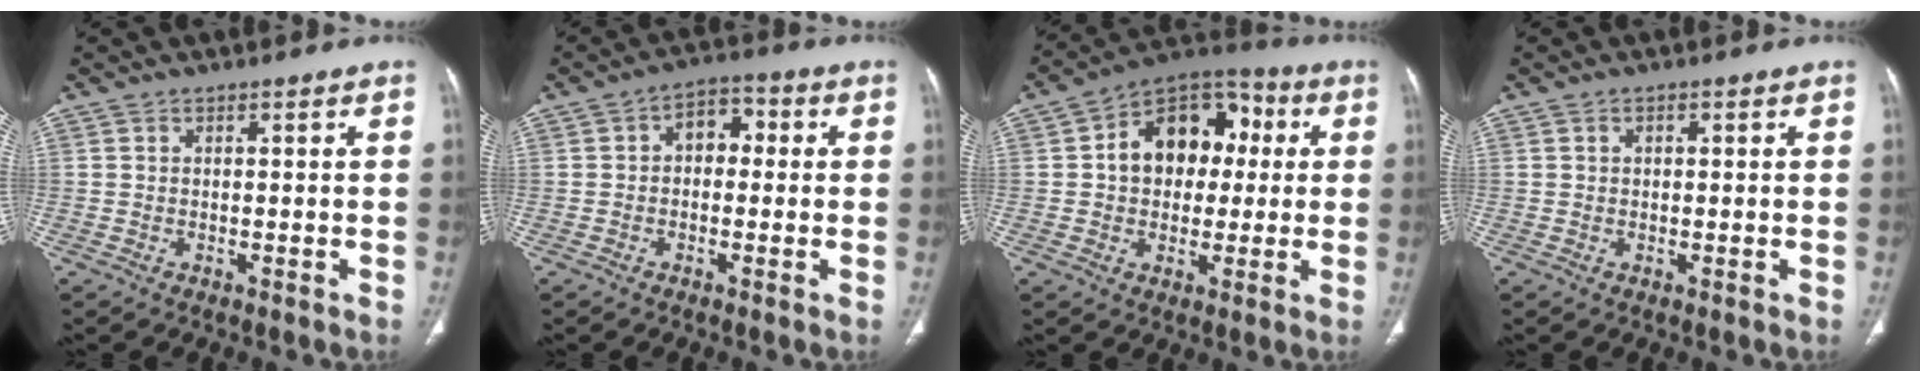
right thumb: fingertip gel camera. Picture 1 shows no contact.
{"total": 5.7, "force": [0.4, 4.0, 4.1], "torque": [-0.041, 0.022, -0.004]}
{"total": 15.2, "force": [2.0, 11.0, 10.2], "torque": [-0.110, 0.029, 0.021]}
{"total": 1.0, "force": [0.3, 0.7, 0.6], "torque": [-0.007, 0.001, 0.004]}